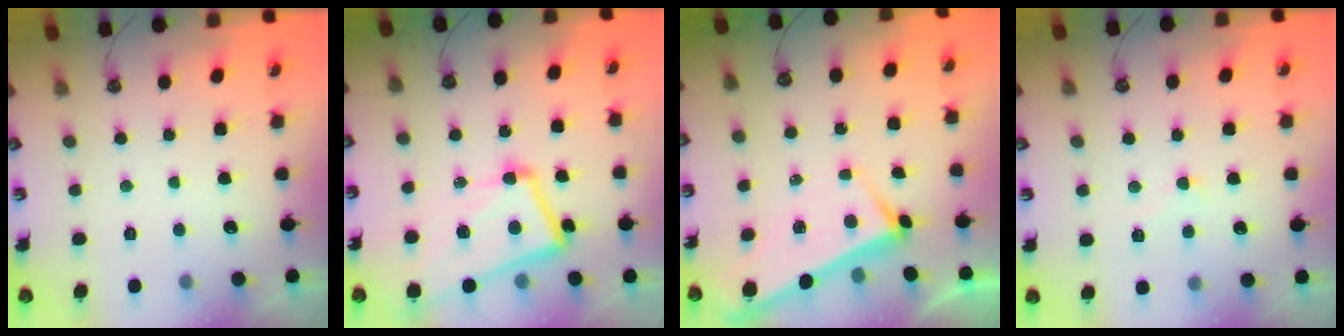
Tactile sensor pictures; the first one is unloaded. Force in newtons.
{"total": 12.2, "press": 12.0, "slide": 2.0}
{"total": 3.8, "press": 3.8, "slide": 0.2}
{"total": 2.8, "press": 2.7, "slide": 0.7}